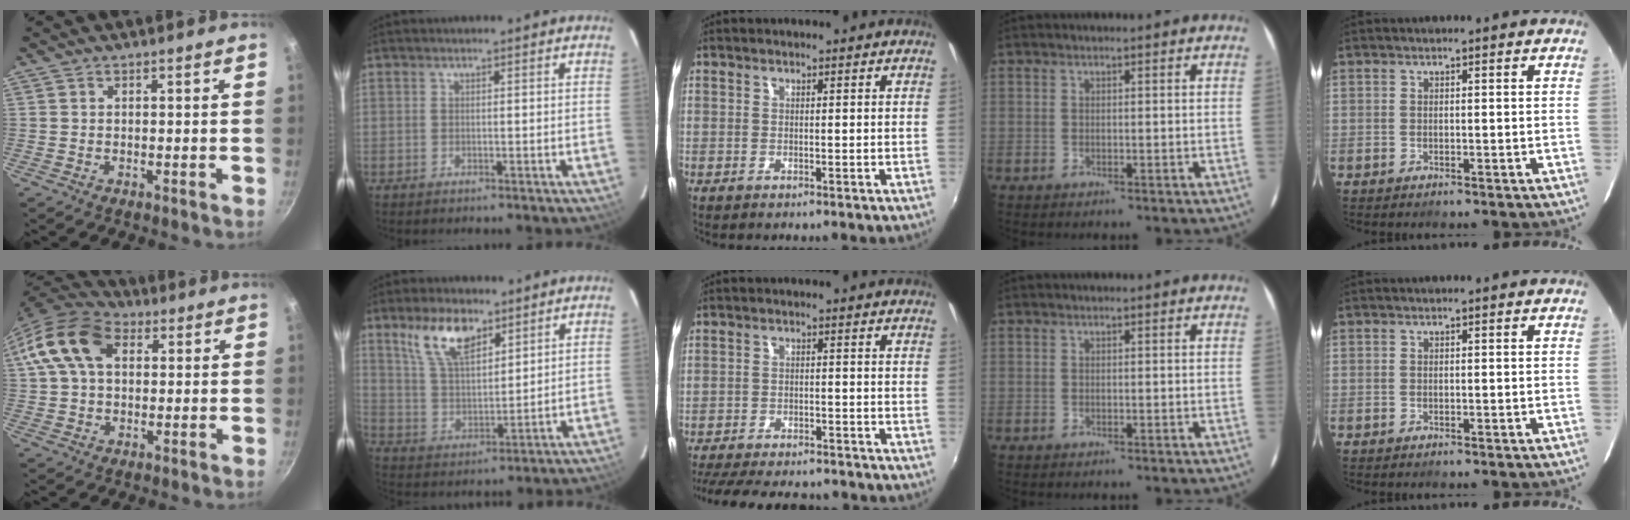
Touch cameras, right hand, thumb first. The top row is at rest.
{"thumb": {"total": 14.0, "force": [3.8, 9.4, 9.7], "torque": [-0.169, 0.020, 0.052]}, "index": {"total": 10.5, "force": [6.5, 4.8, 6.8], "torque": [-0.127, 0.012, 0.134]}, "middle": {"total": 15.9, "force": [-13.7, 4.5, 6.7], "torque": [-0.148, -0.021, -0.199]}}